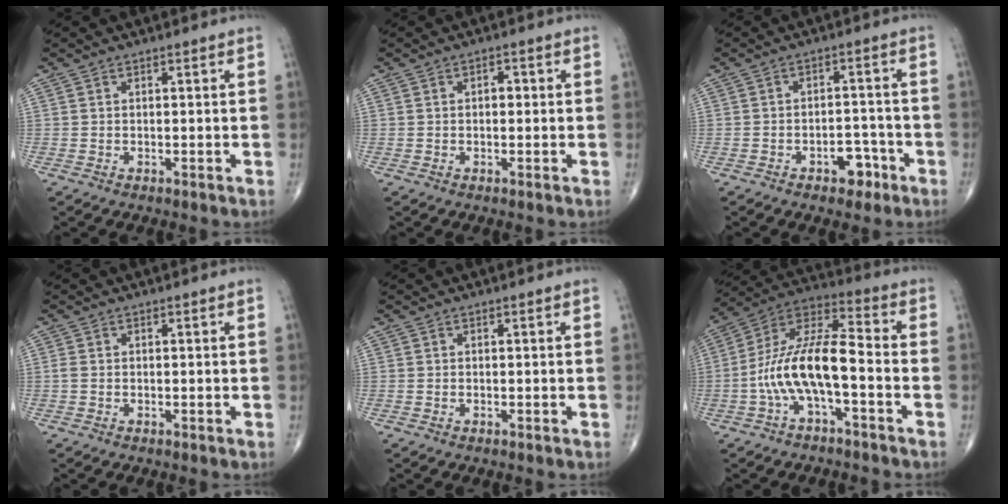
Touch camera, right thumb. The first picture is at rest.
{"total": 1.6, "force": [0.1, 1.0, 1.2], "torque": [-0.013, 0.006, -0.001]}
{"total": 5.0, "force": [-2.8, 3.0, 2.9], "torque": [-0.018, 0.028, -0.039]}
{"total": 0.8, "force": [-0.1, 0.5, 0.6], "torque": [-0.015, 0.000, -0.002]}
{"total": 0.0}
{"total": 13.8, "force": [-3.8, 4.8, 12.4], "torque": [-0.247, 0.060, -0.076]}